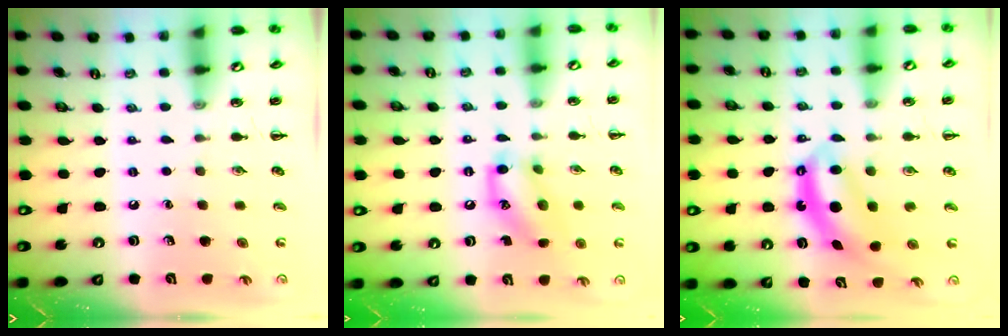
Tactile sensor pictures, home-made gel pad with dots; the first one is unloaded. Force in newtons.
{"total": 13.0, "press": 12.8, "slide": 2.2}
{"total": 6.2, "press": 6.2, "slide": 0.7}